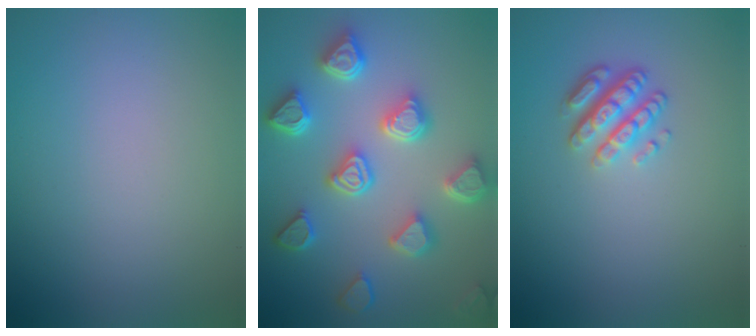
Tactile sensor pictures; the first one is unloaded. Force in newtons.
{"total": 7.0, "press": 6.0, "slide": 3.6}
{"total": 2.9, "press": 2.4, "slide": 1.7}